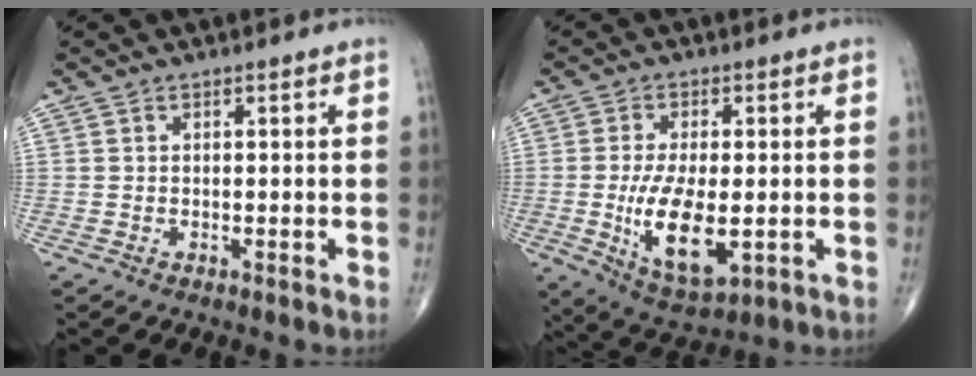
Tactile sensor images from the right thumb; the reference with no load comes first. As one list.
[{"total": 12.3, "force": [-2.1, 5.4, 10.9], "torque": [-0.192, -0.019, -0.024]}]